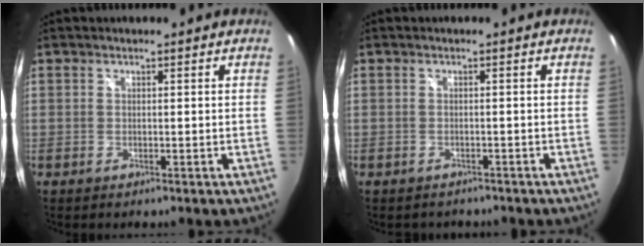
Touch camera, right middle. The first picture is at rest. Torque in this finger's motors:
{"motor_torque": [1.07, -1.07, 0.14, 0.08]}